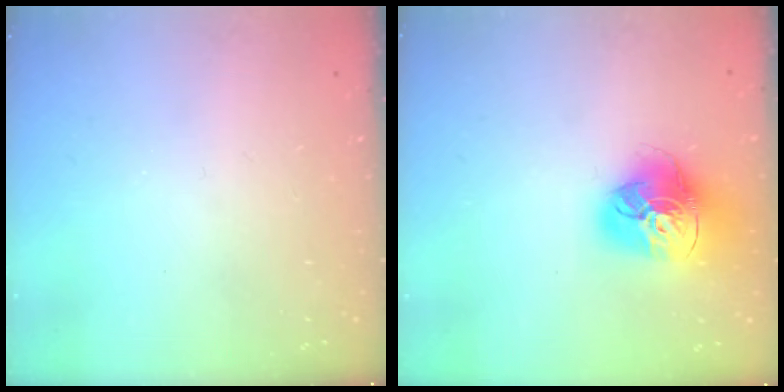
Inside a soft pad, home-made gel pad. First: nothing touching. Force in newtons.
{"total": 18.3, "press": 18.2, "slide": 2.1}